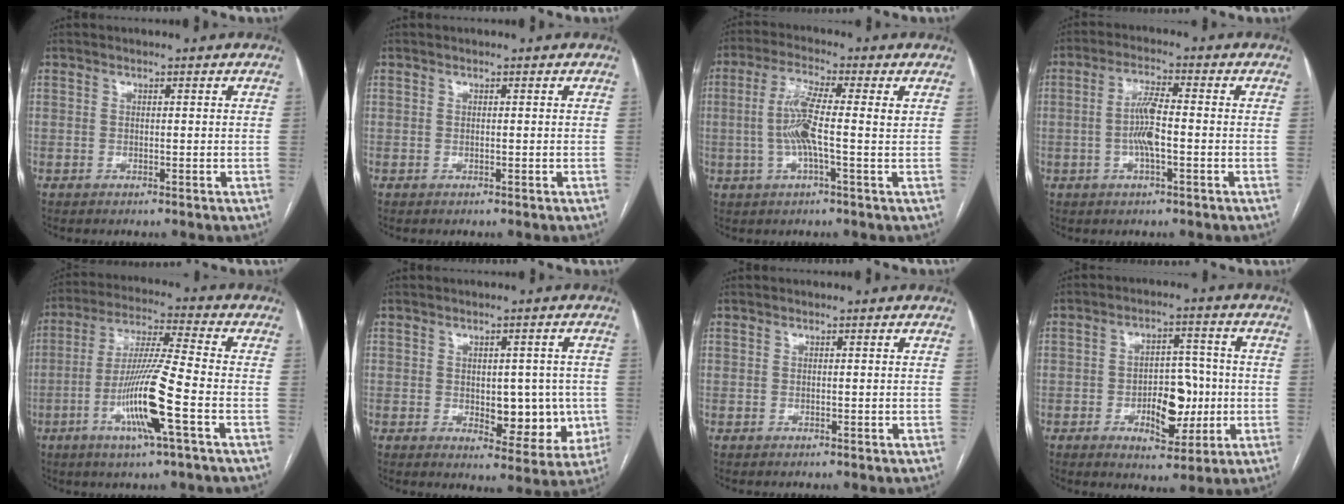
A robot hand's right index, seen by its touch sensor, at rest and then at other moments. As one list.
[{"total": 0.0}, {"total": 7.1, "force": [0.0, 0.5, 7.1], "torque": [-0.145, 0.009, -0.006]}, {"total": 5.6, "force": [-1.0, 0.8, 5.4], "torque": [-0.113, 0.005, -0.020]}, {"total": 12.7, "force": [-4.5, -0.3, 11.9], "torque": [-0.235, -0.009, -0.089]}, {"total": 9.1, "force": [-0.9, 4.9, 7.6], "torque": [-0.078, 0.003, 0.000]}, {"total": 0.0}, {"total": 8.9, "force": [-1.9, 4.4, 7.5], "torque": [-0.110, 0.014, -0.022]}]